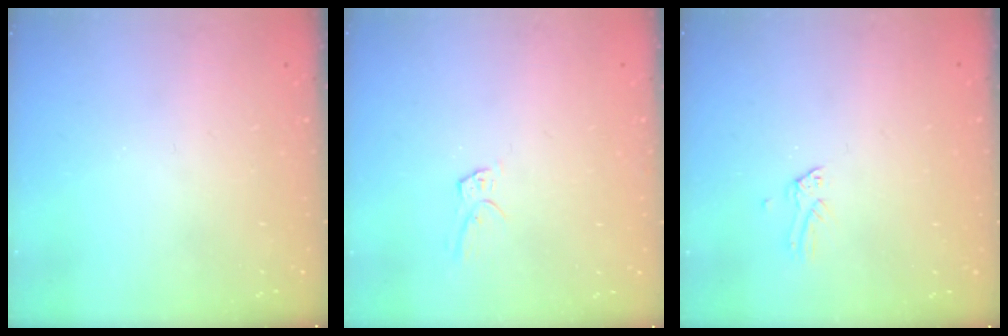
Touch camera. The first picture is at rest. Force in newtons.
{"total": 4.3, "press": 4.3, "slide": 0.1}
{"total": 0.0}